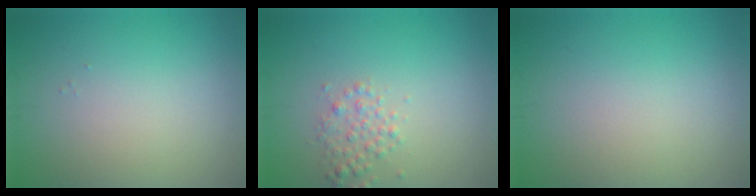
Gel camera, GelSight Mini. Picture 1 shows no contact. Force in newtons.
{"total": 1.8, "press": 1.8, "slide": 0.0}
{"total": 0.0}